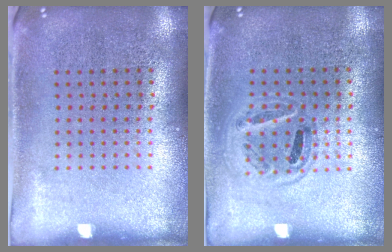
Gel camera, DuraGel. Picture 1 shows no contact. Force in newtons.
{"total": 0.9, "press": 0.8, "slide": 0.4}